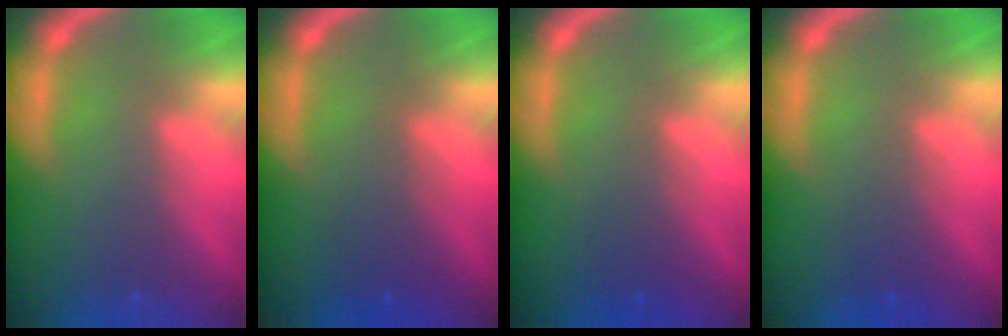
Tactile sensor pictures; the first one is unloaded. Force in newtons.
{"total": 2.5}
{"total": 2.0}
{"total": 2.0}